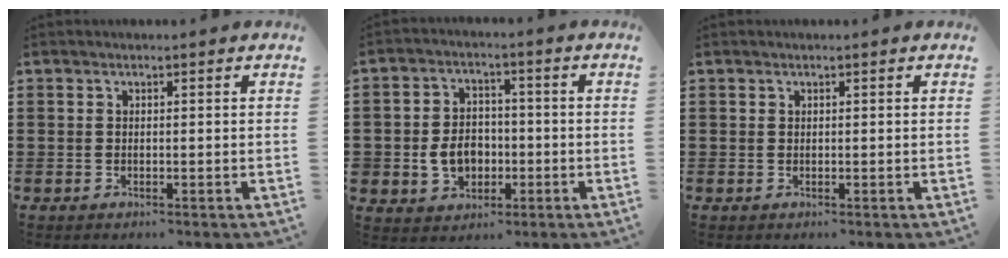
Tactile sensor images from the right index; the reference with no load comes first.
{"total": 5.8, "force": [-1.5, 4.8, 2.9], "torque": [-0.062, 0.006, -0.031]}
{"total": 0.0}